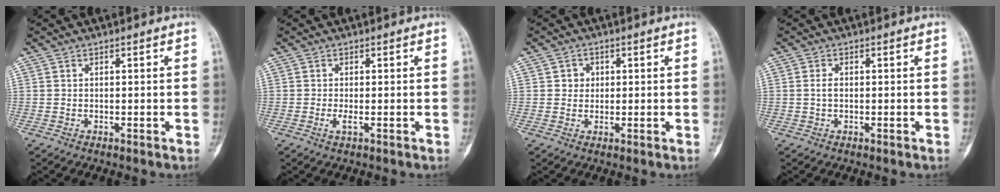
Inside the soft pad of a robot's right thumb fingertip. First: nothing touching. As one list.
[{"total": 2.2, "force": [-0.6, 0.6, 2.0], "torque": [-0.048, -0.006, -0.014]}, {"total": 2.5, "force": [0.5, 2.3, 0.8], "torque": [0.003, 0.002, 0.005]}, {"total": 1.6, "force": [0.0, 0.9, 1.3], "torque": [-0.024, 0.002, -0.003]}]